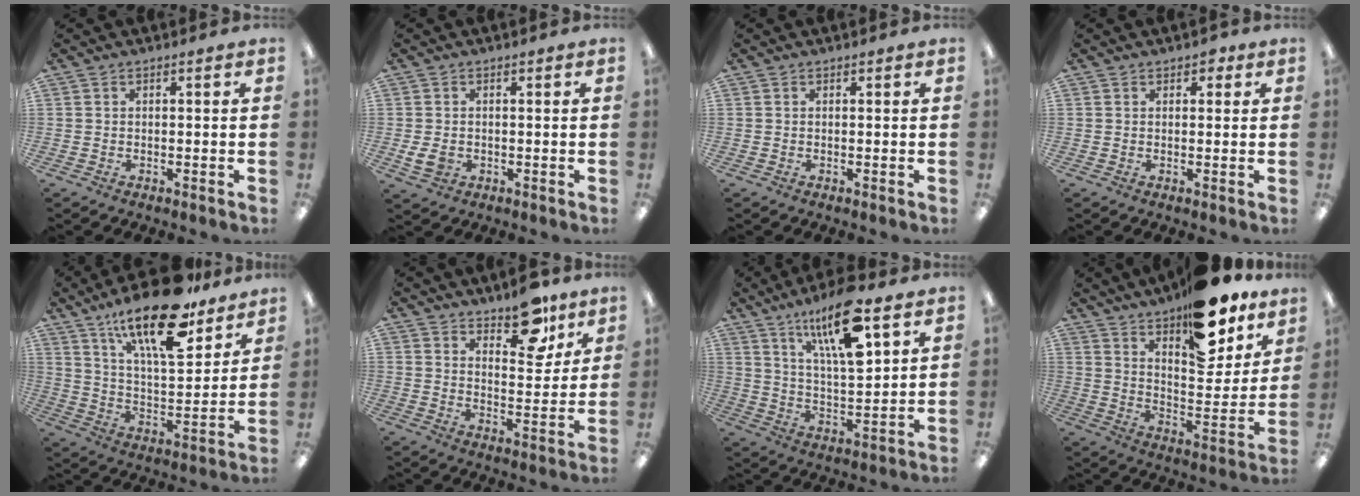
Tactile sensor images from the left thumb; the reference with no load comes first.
{"total": 4.0, "force": [-0.4, 3.2, 2.3], "torque": [-0.043, -0.002, -0.009]}
{"total": 0.0}
{"total": 2.0, "force": [1.3, 1.4, 0.7], "torque": [0.002, -0.002, 0.020]}
{"total": 21.6, "force": [15.0, 7.4, 13.6], "torque": [-0.220, -0.090, 0.252]}
{"total": 11.6, "force": [9.0, 5.0, 5.4], "torque": [-0.053, -0.059, 0.156]}
{"total": 17.2, "force": [10.6, 5.0, 12.6], "torque": [-0.214, -0.048, 0.172]}
{"total": 20.5, "force": [14.9, 8.5, 11.2], "torque": [-0.145, -0.103, 0.250]}